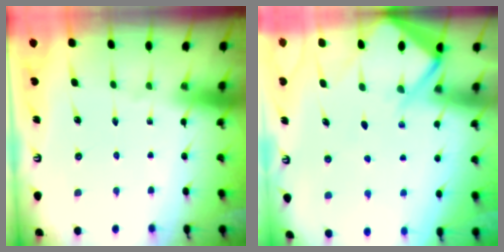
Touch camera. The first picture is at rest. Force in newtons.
{"total": 8.5, "press": 8.5, "slide": 0.7}